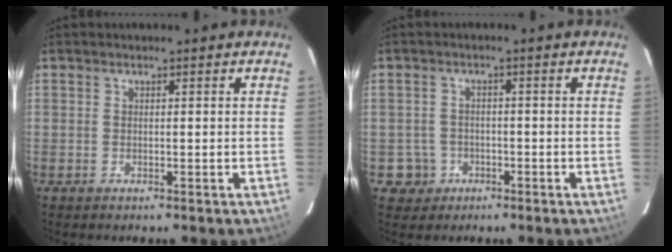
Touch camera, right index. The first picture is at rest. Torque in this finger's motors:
{"motor_torque": [-0.29, -0.17, -0.68, -0.21]}